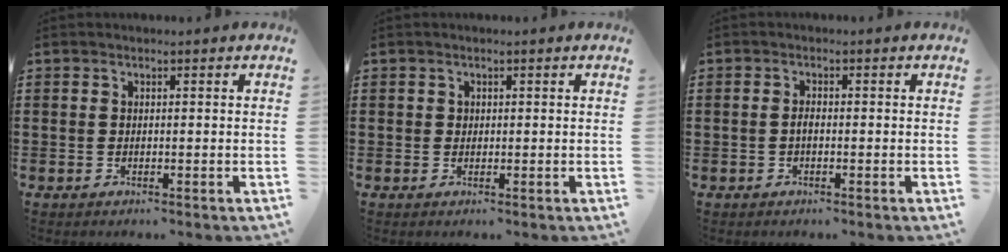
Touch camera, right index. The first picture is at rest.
{"total": 0.6, "force": [0.4, 0.4, 0.1], "torque": [-0.003, 0.003, 0.009]}
{"total": 1.2, "force": [-0.4, 0.4, 1.0], "torque": [-0.020, -0.002, -0.008]}